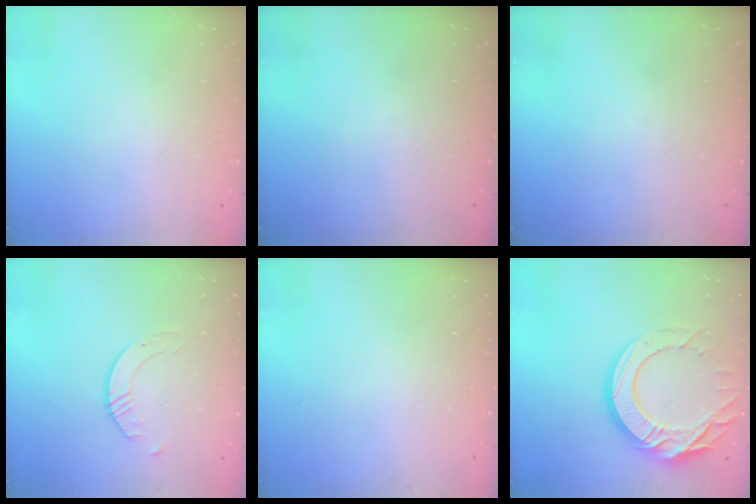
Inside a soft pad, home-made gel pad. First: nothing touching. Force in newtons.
{"total": 0.0}
{"total": 0.0}
{"total": 1.7, "press": 1.7, "slide": 0.2}
{"total": 0.0}
{"total": 17.9, "press": 17.8, "slide": 1.9}